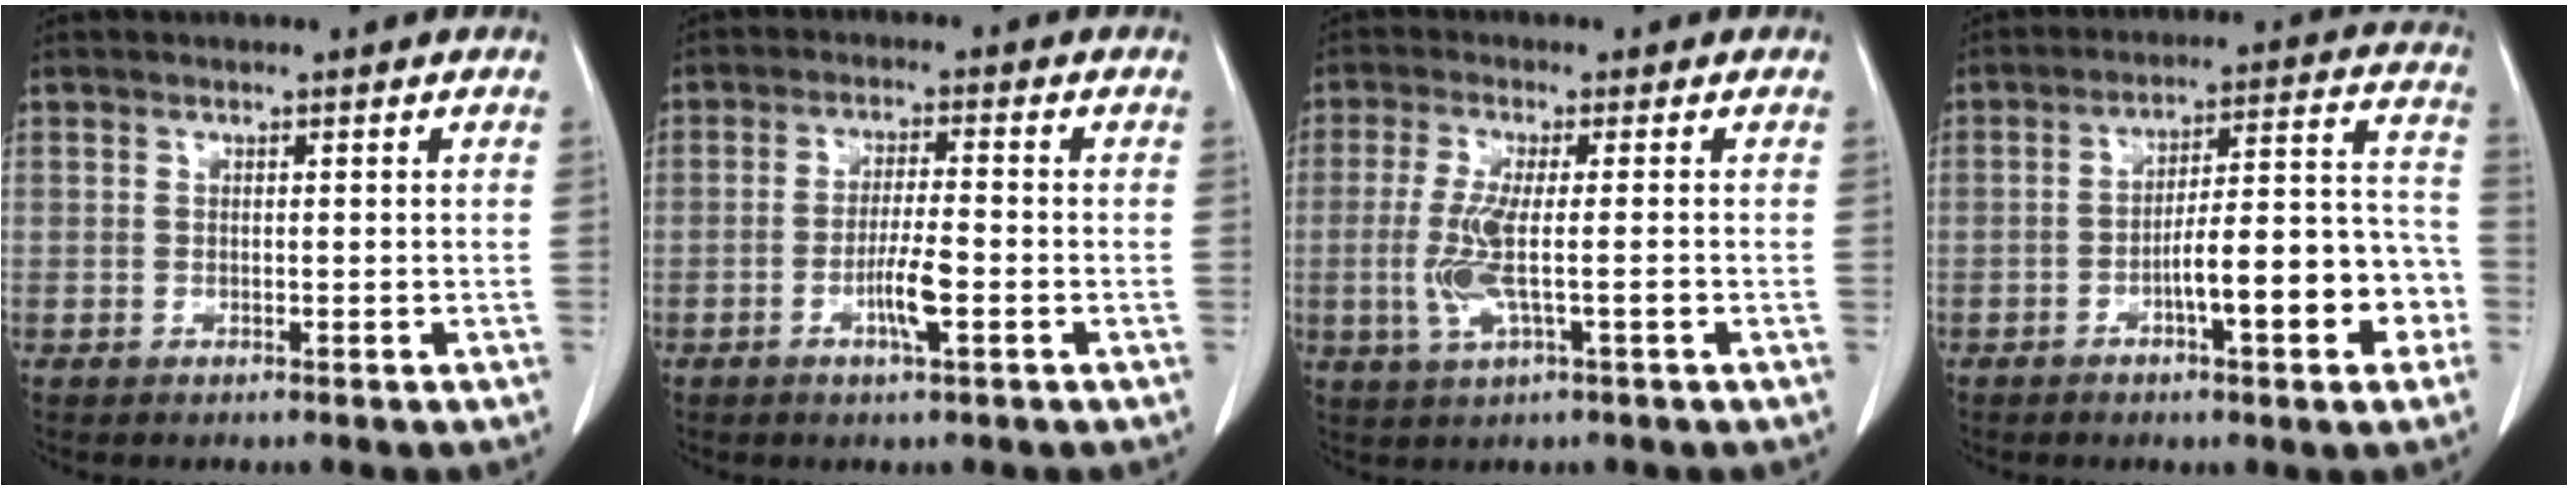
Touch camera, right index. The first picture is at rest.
{"total": 4.9, "force": [-1.7, 0.3, 4.6], "torque": [-0.086, -0.003, -0.029]}
{"total": 6.1, "force": [-1.0, 0.7, 6.0], "torque": [-0.133, -0.009, -0.017]}
{"total": 13.4, "force": [-4.6, 2.7, 12.3], "torque": [-0.168, 0.032, -0.062]}